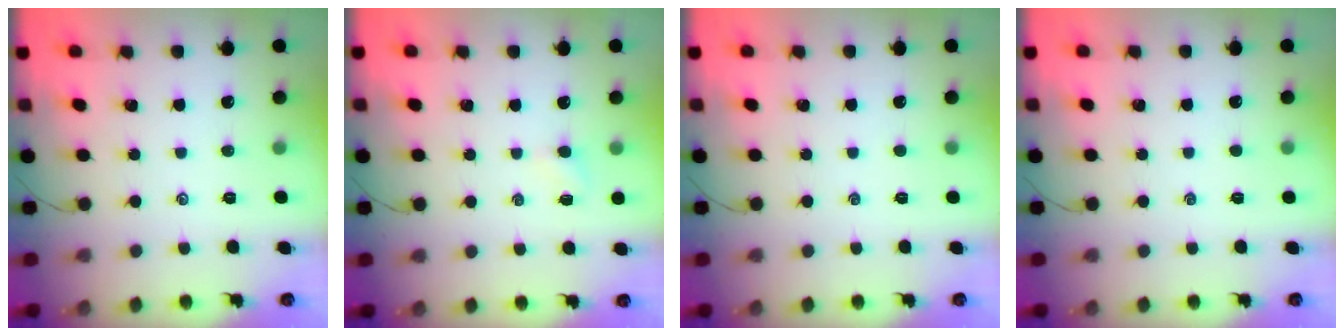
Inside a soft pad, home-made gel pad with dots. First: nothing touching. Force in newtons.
{"total": 2.6, "press": 2.5, "slide": 0.9}
{"total": 0.0}
{"total": 0.0}